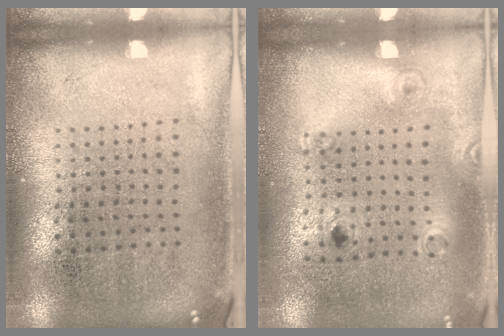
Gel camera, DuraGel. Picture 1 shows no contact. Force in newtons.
{"total": 1.2, "press": 0.8, "slide": 0.9}